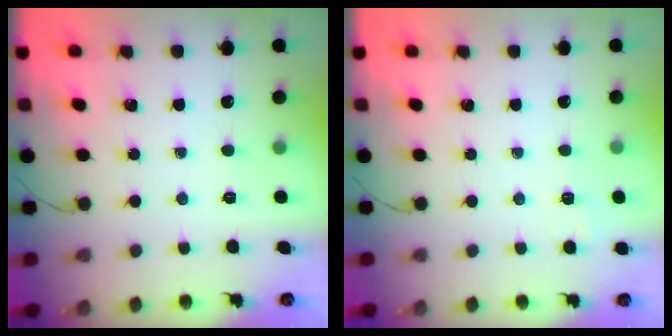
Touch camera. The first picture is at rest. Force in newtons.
{"total": 1.4, "press": 0.2, "slide": 1.4}